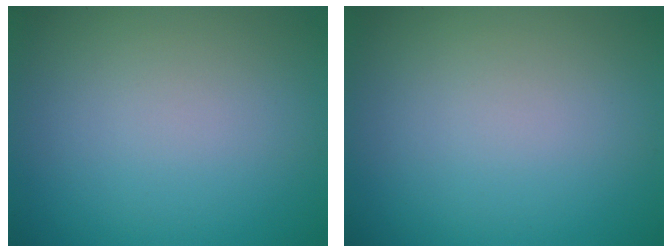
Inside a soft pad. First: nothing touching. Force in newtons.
{"total": 0.0}